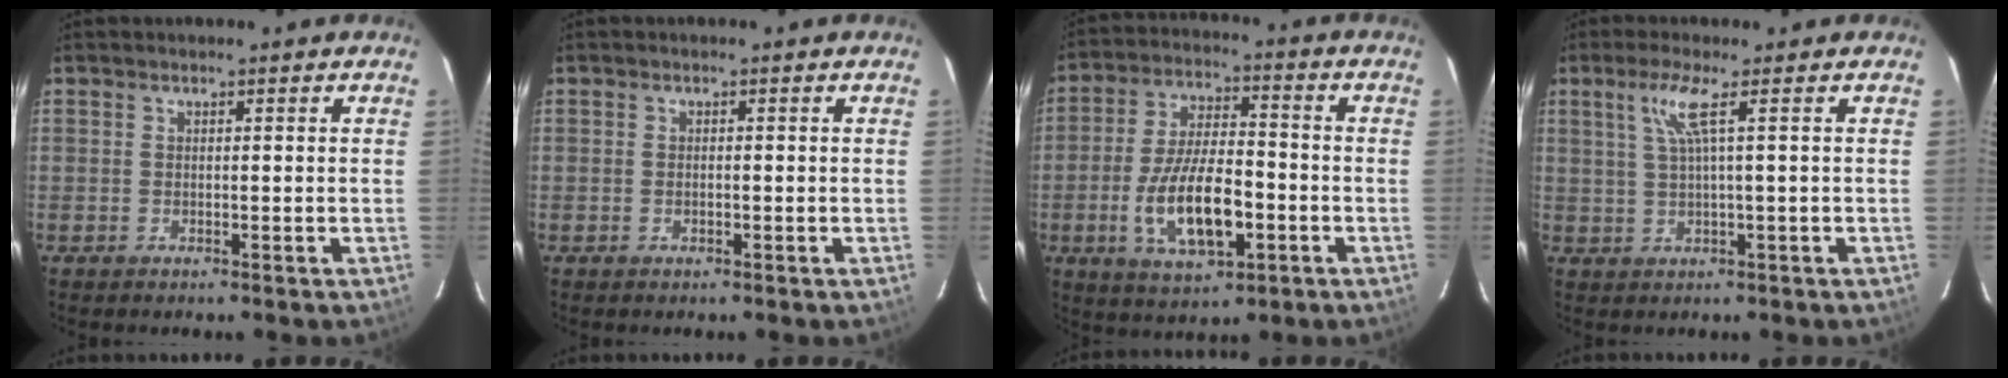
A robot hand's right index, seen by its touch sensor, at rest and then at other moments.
{"total": 0.6, "force": [-0.2, 0.3, 0.4], "torque": [-0.007, 0.001, -0.003]}
{"total": 13.9, "force": [-4.2, 5.5, 12.0], "torque": [-0.239, -0.004, -0.067]}
{"total": 4.3, "force": [1.6, -0.8, 3.9], "torque": [-0.071, 0.005, 0.038]}